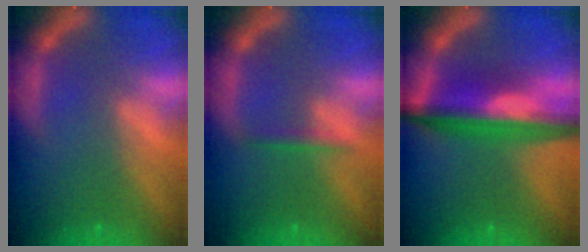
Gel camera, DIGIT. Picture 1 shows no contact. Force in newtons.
{"total": 1.4}
{"total": 9.0}